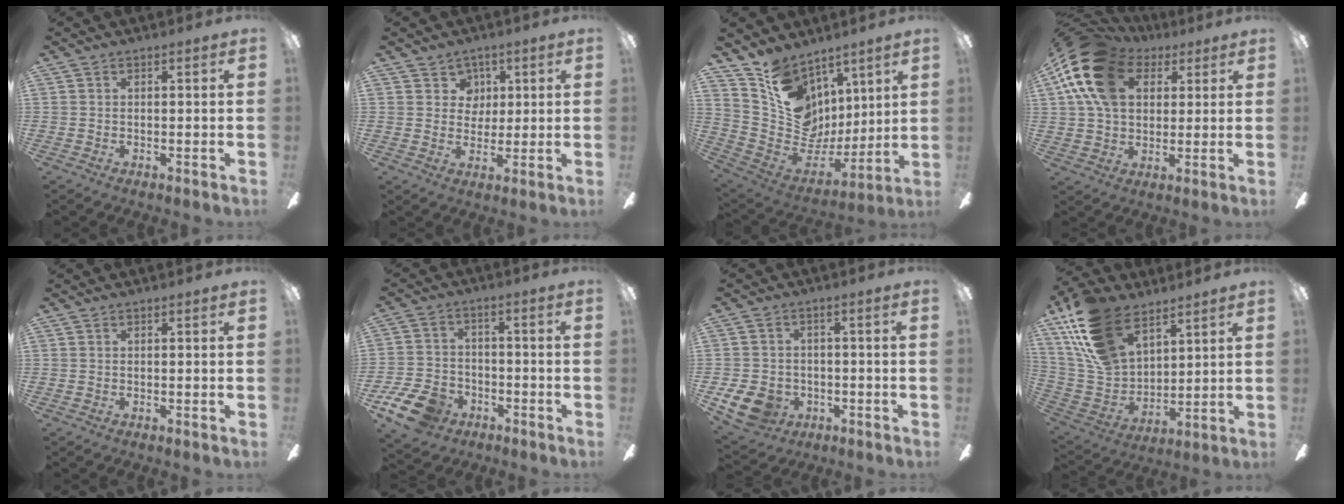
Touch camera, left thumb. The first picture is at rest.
{"total": 5.1, "force": [2.6, 4.4, 0.5], "torque": [-0.007, -0.005, 0.044]}
{"total": 15.2, "force": [7.2, 11.6, 6.5], "torque": [-0.114, -0.043, 0.150]}
{"total": 18.4, "force": [7.2, 12.8, 11.2], "torque": [-0.234, -0.007, 0.131]}
{"total": 0.0}
{"total": 11.2, "force": [-6.9, 7.1, 5.4], "torque": [-0.121, 0.043, -0.126]}
{"total": 7.9, "force": [-3.6, 6.2, 3.2], "torque": [-0.100, 0.016, -0.067]}
{"total": 19.9, "force": [12.6, 11.2, 10.5], "torque": [-0.237, -0.050, 0.239]}